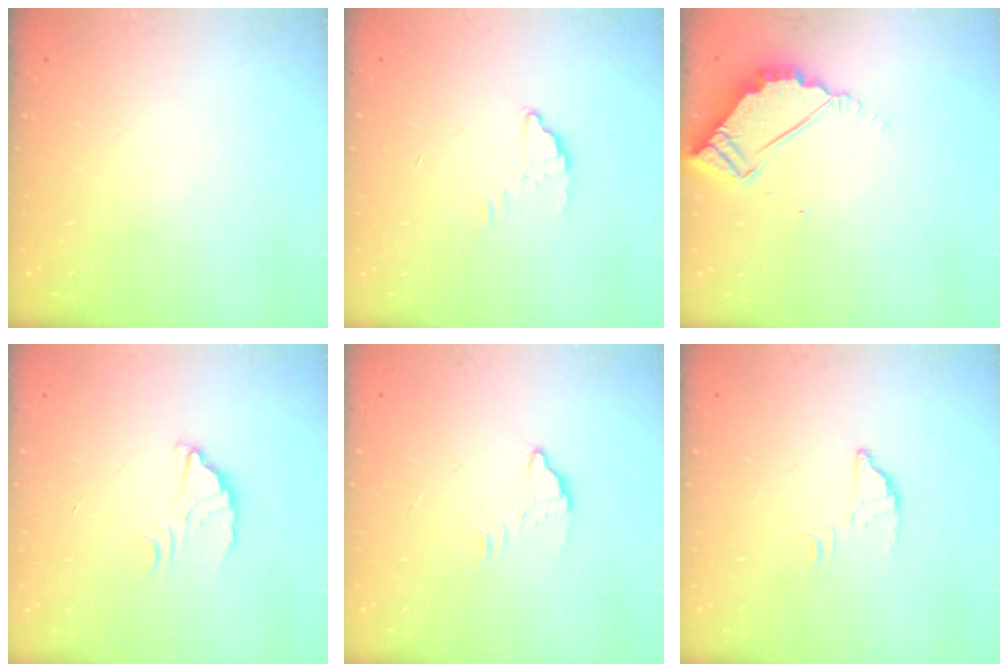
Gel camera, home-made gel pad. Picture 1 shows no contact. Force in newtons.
{"total": 1.5, "press": 1.5, "slide": 0.1}
{"total": 6.0, "press": 6.0, "slide": 0.3}
{"total": 2.5, "press": 2.5, "slide": 0.1}
{"total": 2.7, "press": 2.7, "slide": 0.2}
{"total": 3.1, "press": 3.1, "slide": 0.2}